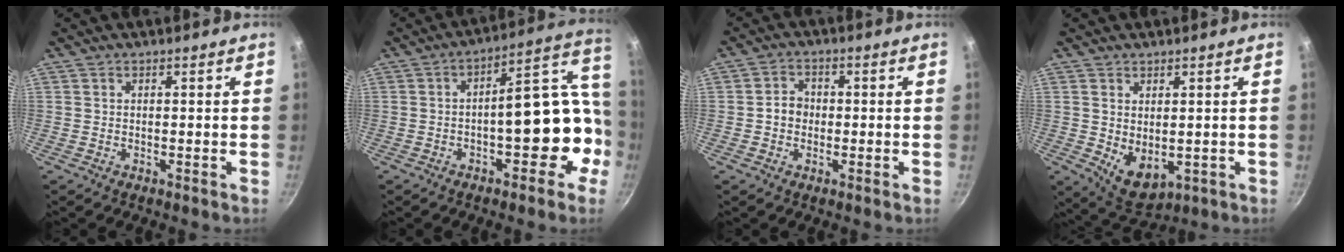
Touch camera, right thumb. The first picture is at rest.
{"total": 16.0, "force": [-2.9, 8.3, 13.4], "torque": [-0.092, 0.078, -0.035]}
{"total": 3.9, "force": [-0.4, 3.4, 1.9], "torque": [-0.007, 0.012, -0.011]}
{"total": 6.6, "force": [0.2, 4.2, 5.1], "torque": [-0.068, -0.022, 0.023]}